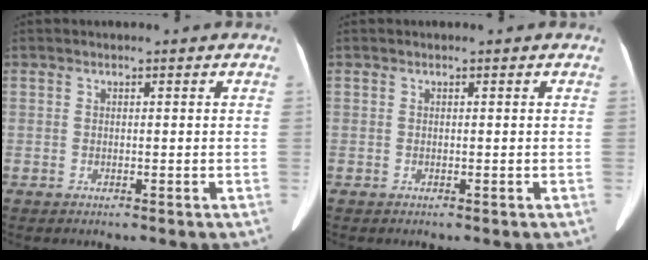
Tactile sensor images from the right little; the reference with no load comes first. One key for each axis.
{"total": 0.0}